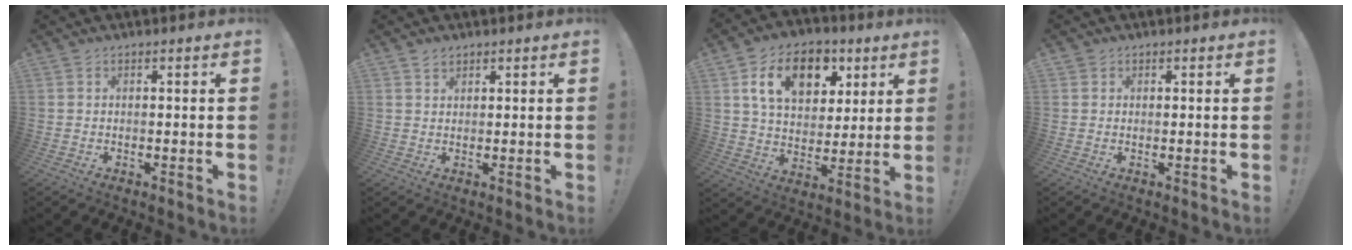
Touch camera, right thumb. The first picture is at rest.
{"total": 1.8, "force": [1.5, 0.9, 0.5], "torque": [0.004, -0.011, 0.025]}
{"total": 16.4, "force": [7.3, 10.9, 9.9], "torque": [-0.150, -0.022, 0.134]}
{"total": 0.9, "force": [0.8, 0.4, 0.1], "torque": [0.005, -0.004, 0.013]}